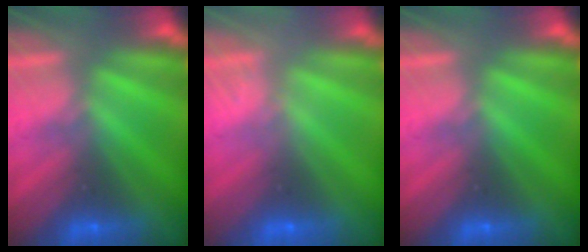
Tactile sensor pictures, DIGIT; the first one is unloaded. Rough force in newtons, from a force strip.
{"total": 1.6}
{"total": 0.0}